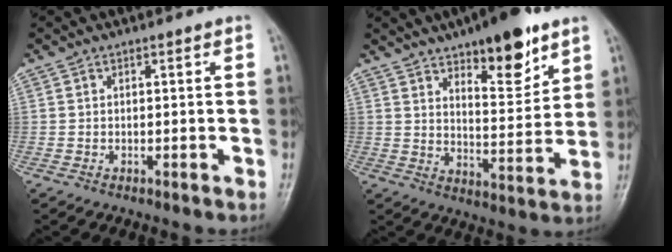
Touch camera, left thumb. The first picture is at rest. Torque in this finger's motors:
{"motor_torque": [0.64, 0.57, 0.31, -0.21, 0.19]}